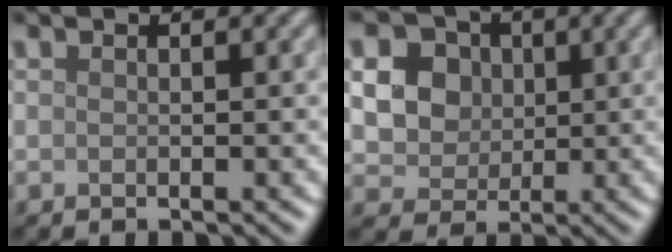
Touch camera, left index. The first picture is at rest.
{"total": 8.9, "force": [2.7, 7.5, 4.0], "torque": [-0.091, 0.028, 0.043]}